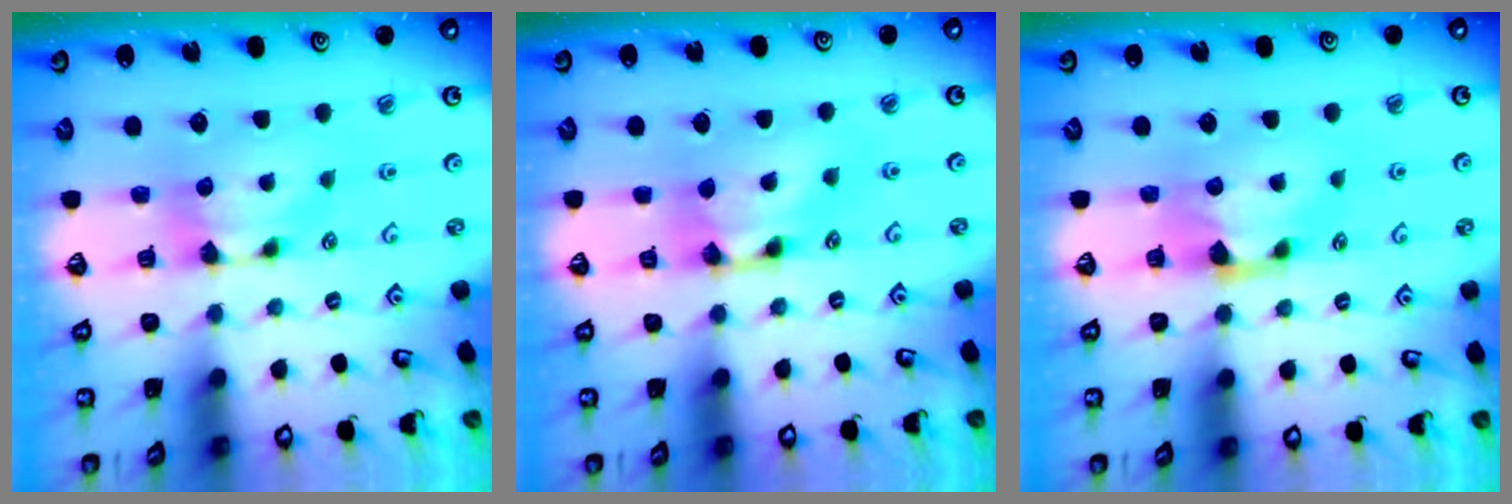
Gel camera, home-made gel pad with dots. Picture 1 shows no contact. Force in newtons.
{"total": 2.6, "press": 2.6, "slide": 0.2}
{"total": 1.6, "press": 0.9, "slide": 1.3}